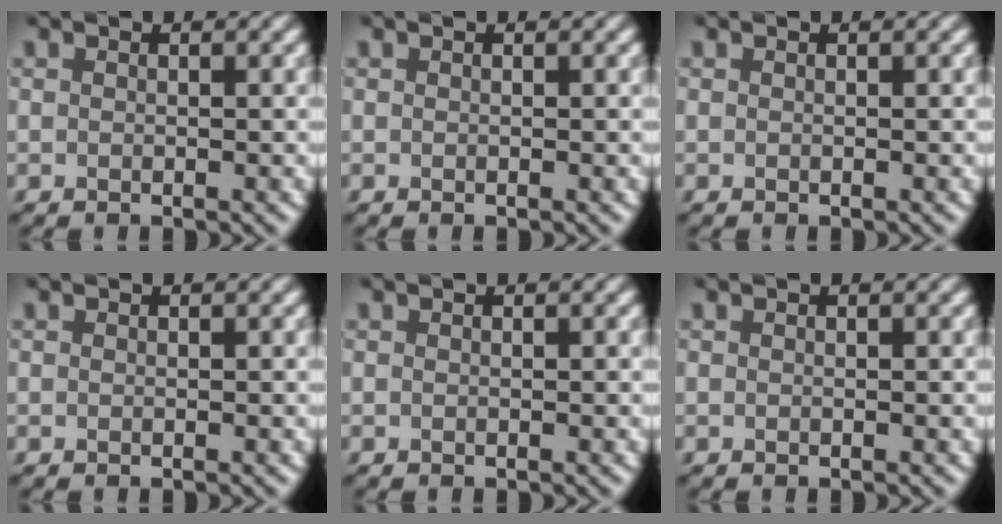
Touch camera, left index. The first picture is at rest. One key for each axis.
{"total": 0.0}
{"total": 0.0}
{"total": 0.0}
{"total": 0.0}
{"total": 0.0}